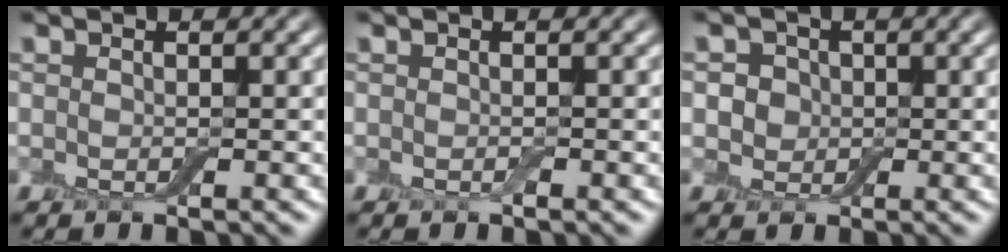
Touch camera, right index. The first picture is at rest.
{"total": 0.0}
{"total": 3.5, "force": [0.8, 3.1, 1.5], "torque": [-0.010, 0.012, -0.003]}